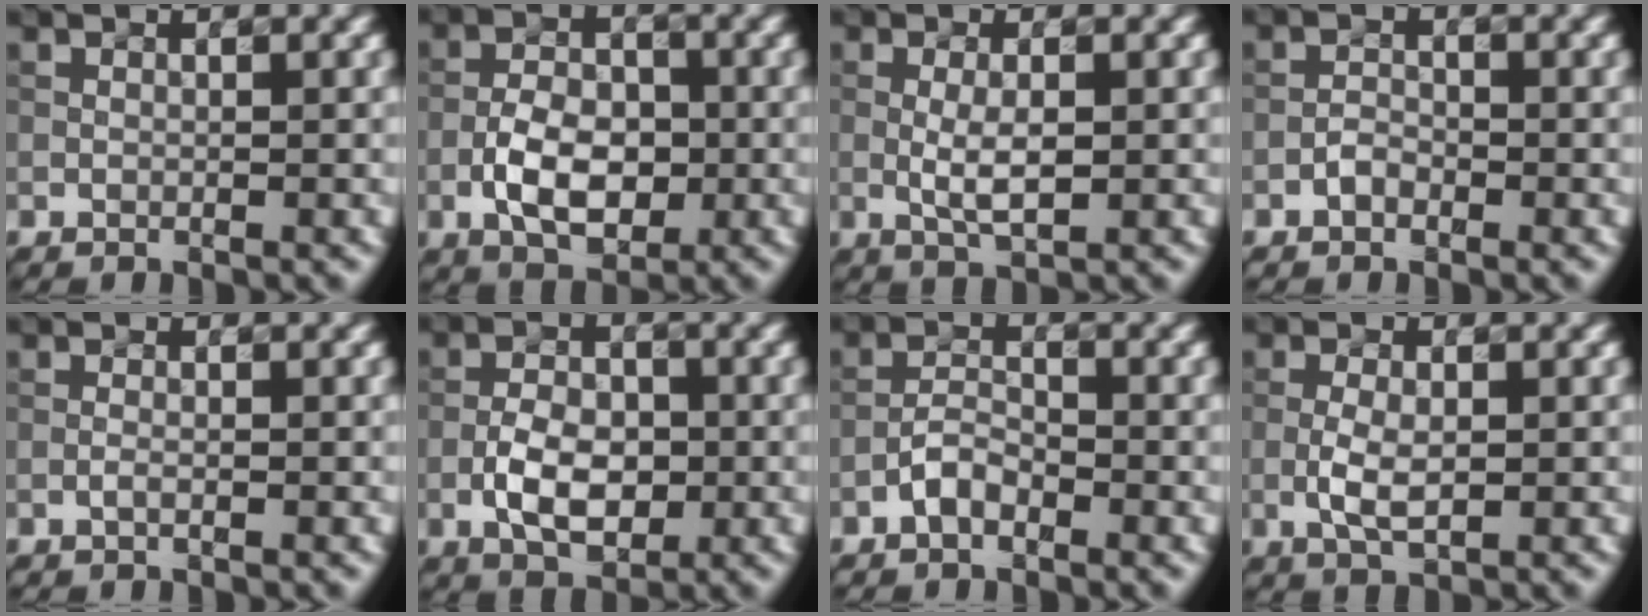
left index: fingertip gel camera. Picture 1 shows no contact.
{"total": 5.1, "force": [-1.6, 3.0, 3.8], "torque": [-0.065, 0.005, -0.030]}
{"total": 2.6, "force": [-0.2, 0.8, 2.4], "torque": [-0.050, -0.001, 0.000]}
{"total": 1.2, "force": [-0.8, 0.7, 0.6], "torque": [-0.011, 0.005, -0.017]}
{"total": 0.6, "force": [-0.3, 0.2, 0.5], "torque": [-0.010, 0.001, -0.007]}
{"total": 4.6, "force": [-1.3, 2.7, 3.4], "torque": [-0.060, 0.004, -0.026]}
{"total": 2.1, "force": [-1.3, 1.0, 1.3], "torque": [-0.022, 0.009, -0.028]}
{"total": 2.9, "force": [-0.6, 1.3, 2.5], "torque": [-0.052, -0.001, -0.010]}